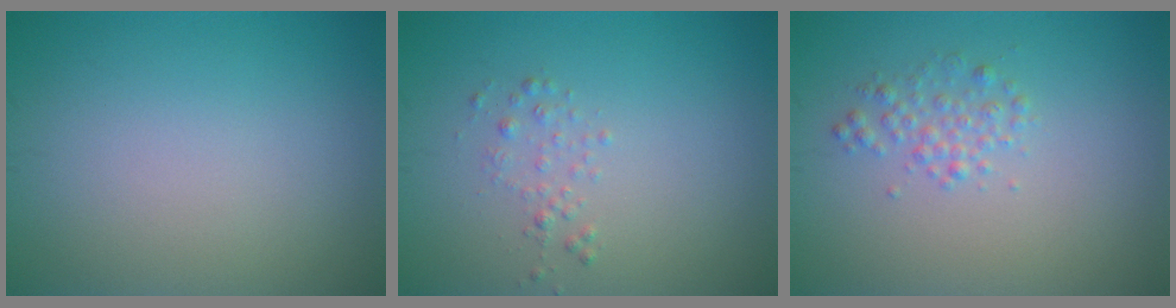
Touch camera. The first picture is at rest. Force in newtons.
{"total": 1.1, "press": 1.1, "slide": 0.1}
{"total": 1.7, "press": 1.7, "slide": 0.0}